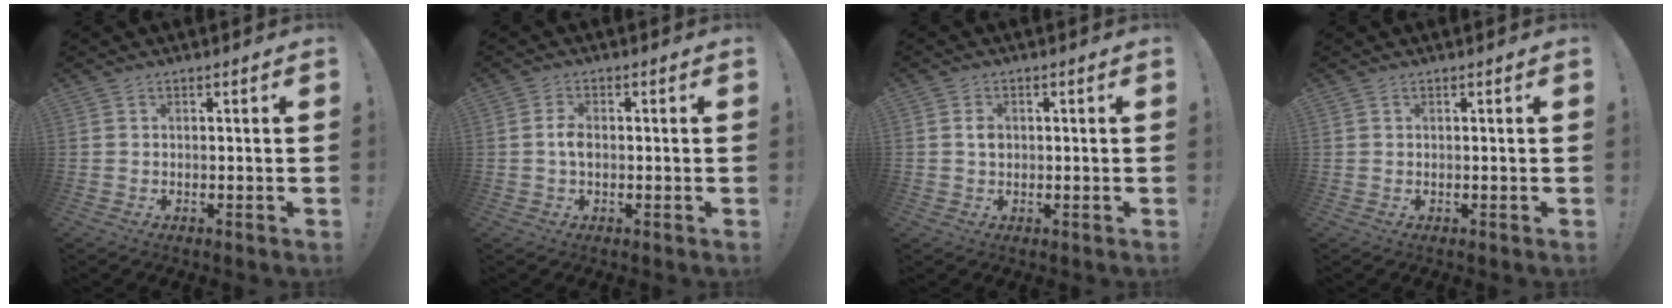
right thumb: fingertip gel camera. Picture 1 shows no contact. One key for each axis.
{"total": 3.3, "fx": -0.6, "fy": 1.8, "fz": 2.7, "tx": -0.042, "ty": 0.006, "tz": -0.011}
{"total": 3.0, "fx": 0.1, "fy": 2.6, "fz": 1.5, "tx": -0.005, "ty": -0.004, "tz": -0.003}
{"total": 0.0}